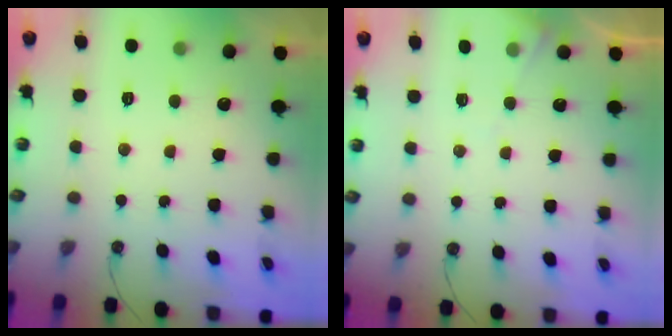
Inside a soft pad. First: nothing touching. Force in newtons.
{"total": 5.5, "press": 5.5, "slide": 0.6}